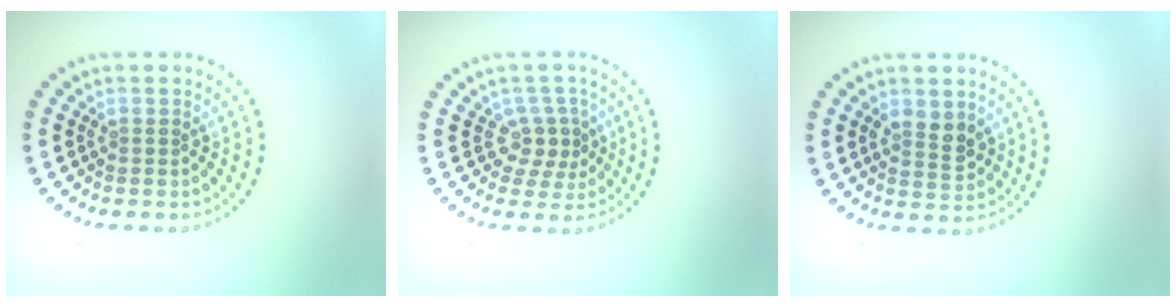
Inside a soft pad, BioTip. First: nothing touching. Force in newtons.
{"total": 2.3, "press": 1.8, "slide": 1.4}
{"total": 2.4, "press": 2.3, "slide": 0.6}